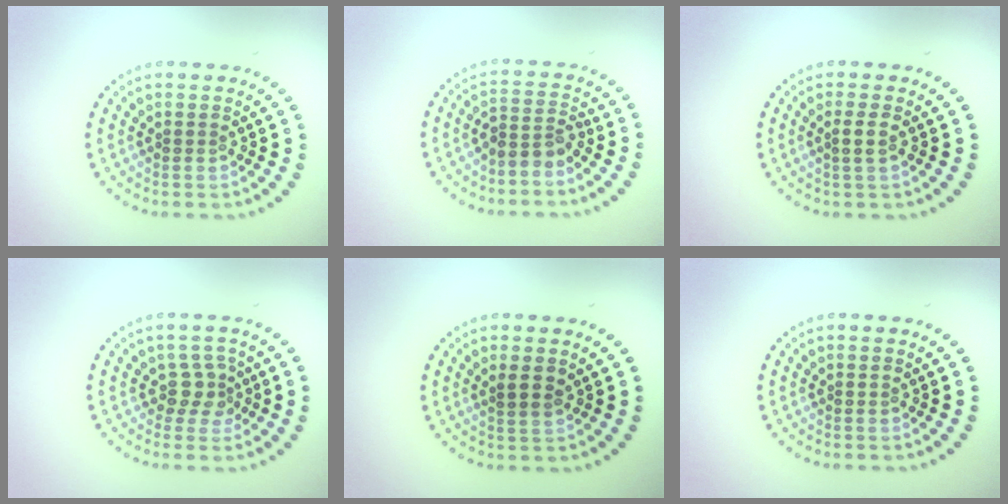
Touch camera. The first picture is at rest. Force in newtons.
{"total": 2.4, "press": 1.9, "slide": 1.5}
{"total": 1.2, "press": 1.0, "slide": 0.7}
{"total": 2.2, "press": 1.7, "slide": 1.4}
{"total": 1.4, "press": 1.1, "slide": 0.8}
{"total": 0.0}